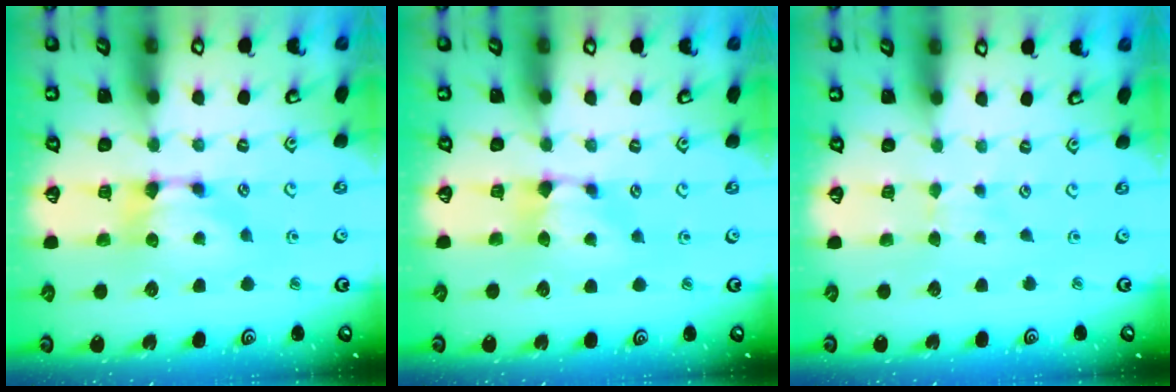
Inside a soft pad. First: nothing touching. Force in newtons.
{"total": 0.9, "press": 0.7, "slide": 0.6}
{"total": 2.9, "press": 2.9, "slide": 0.4}